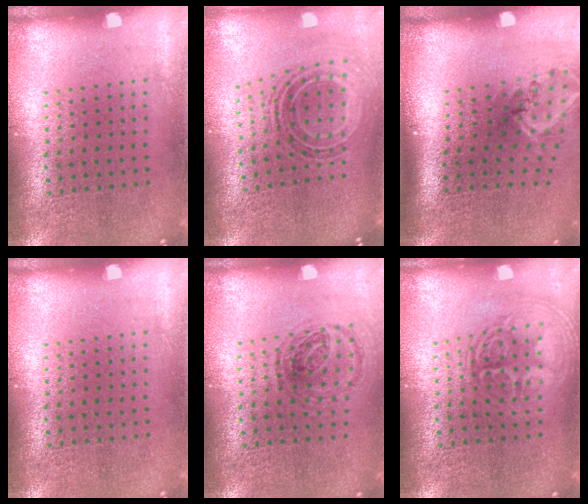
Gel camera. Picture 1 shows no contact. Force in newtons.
{"total": 0.9, "press": 0.8, "slide": 0.5}
{"total": 2.1, "press": 1.3, "slide": 1.6}
{"total": 0.0}
{"total": 0.9, "press": 0.9, "slide": 0.3}
{"total": 2.8, "press": 2.7, "slide": 0.3}